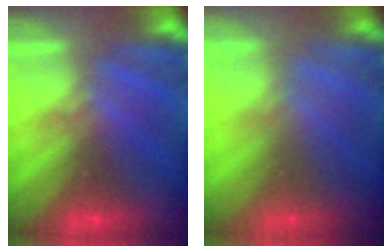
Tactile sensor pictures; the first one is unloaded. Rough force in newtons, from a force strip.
{"total": 9.0}